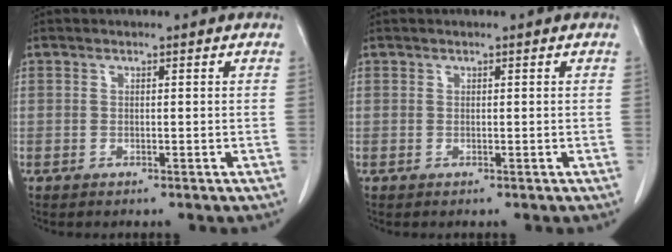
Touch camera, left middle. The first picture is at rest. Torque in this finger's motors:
{"motor_torque": [0.00, -0.02, 0.00, -0.01]}